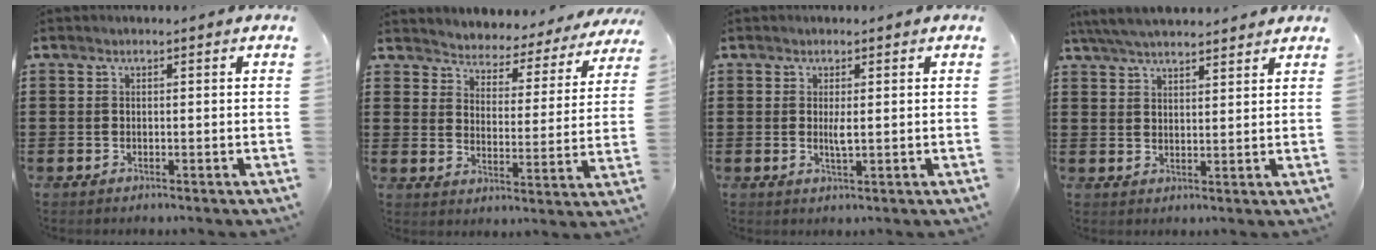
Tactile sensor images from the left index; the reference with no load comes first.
{"total": 3.2, "force": [3.2, 0.2, -0.6], "torque": [-0.014, -0.035, 0.045]}
{"total": 2.1, "force": [0.3, 0.2, 2.1], "torque": [-0.039, -0.004, 0.004]}
{"total": 5.0, "force": [4.6, 0.5, 1.8], "torque": [-0.049, -0.011, 0.085]}